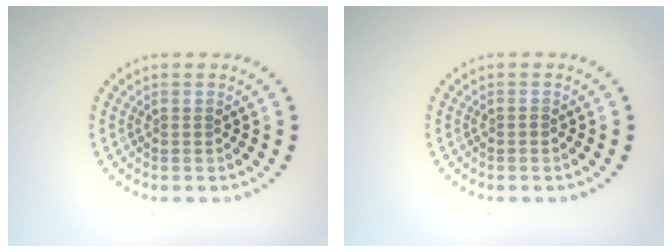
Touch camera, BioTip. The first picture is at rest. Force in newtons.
{"total": 0.5, "press": 0.4, "slide": 0.4}